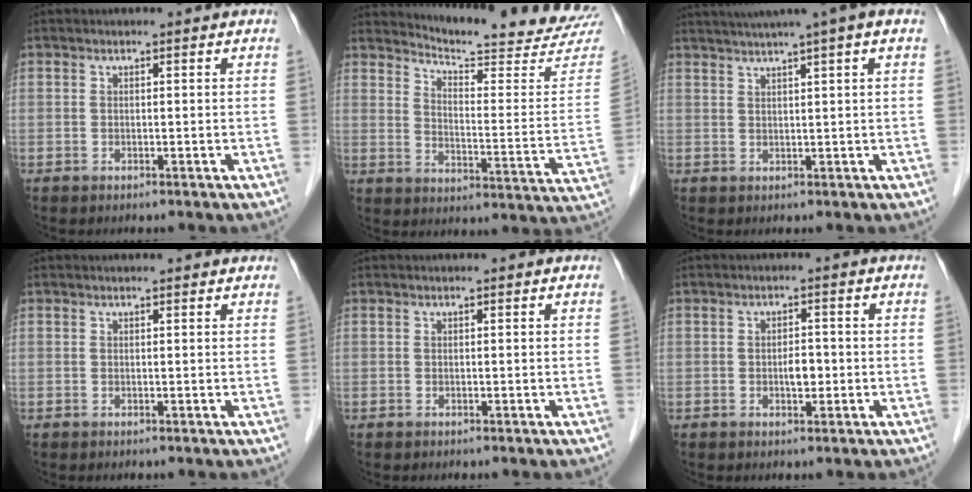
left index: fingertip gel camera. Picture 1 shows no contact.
{"total": 20.3, "force": [19.9, 0.6, 4.0], "torque": [-0.058, -0.123, 0.237]}
{"total": 8.4, "force": [6.0, -1.0, 5.8], "torque": [-0.092, 0.035, 0.081]}
{"total": 1.5, "force": [1.5, 0.2, 0.3], "torque": [-0.012, 0.008, 0.013]}
{"total": 0.0}
{"total": 2.4, "force": [-0.5, 1.2, 2.0], "torque": [-0.032, 0.003, -0.006]}